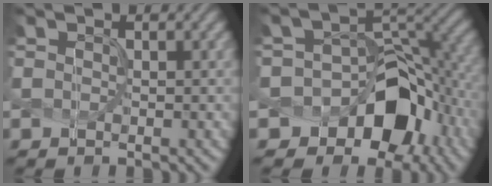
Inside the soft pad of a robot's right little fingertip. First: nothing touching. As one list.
[{"total": 10.5, "force": [-5.5, 6.9, 5.6], "torque": [-0.059, 0.023, -0.094]}]